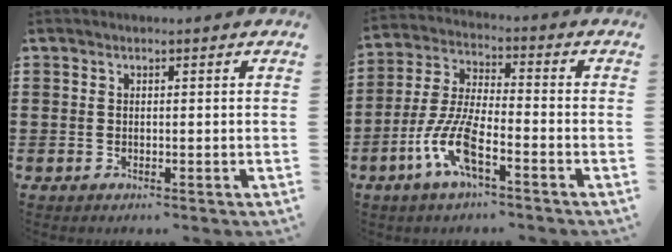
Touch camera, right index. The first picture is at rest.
{"total": 9.1, "force": [-4.6, 2.3, 7.5], "torque": [-0.183, -0.013, -0.090]}